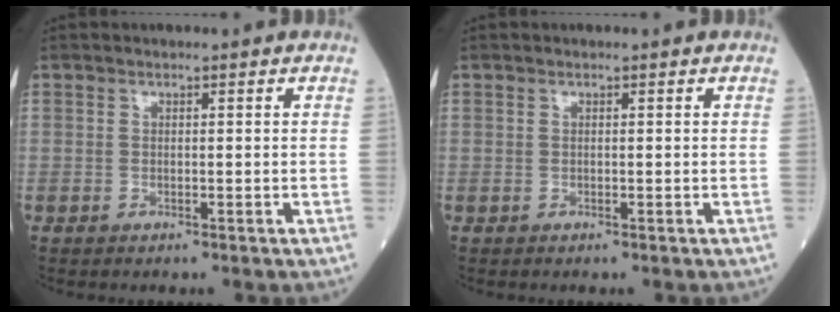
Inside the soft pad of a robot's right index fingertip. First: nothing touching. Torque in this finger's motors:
{"motor_torque": [0.00, 0.00, 0.00, 0.00]}